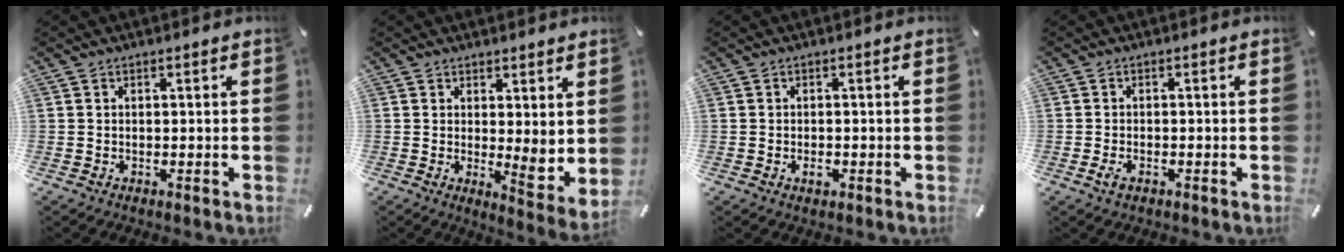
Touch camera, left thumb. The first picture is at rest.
{"total": 4.9, "force": [1.7, 1.8, 4.2], "torque": [-0.047, -0.036, 0.033]}
{"total": 1.7, "force": [-0.6, 1.0, 1.2], "torque": [-0.022, 0.002, -0.011]}
{"total": 2.1, "force": [-0.9, 1.2, 1.5], "torque": [-0.033, 0.001, -0.018]}